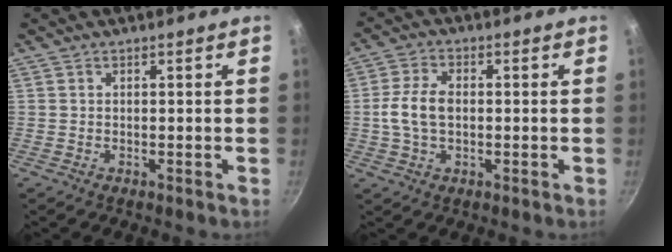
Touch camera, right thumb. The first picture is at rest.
{"total": 7.2, "force": [-0.2, 4.4, 5.6], "torque": [-0.112, 0.016, -0.008]}